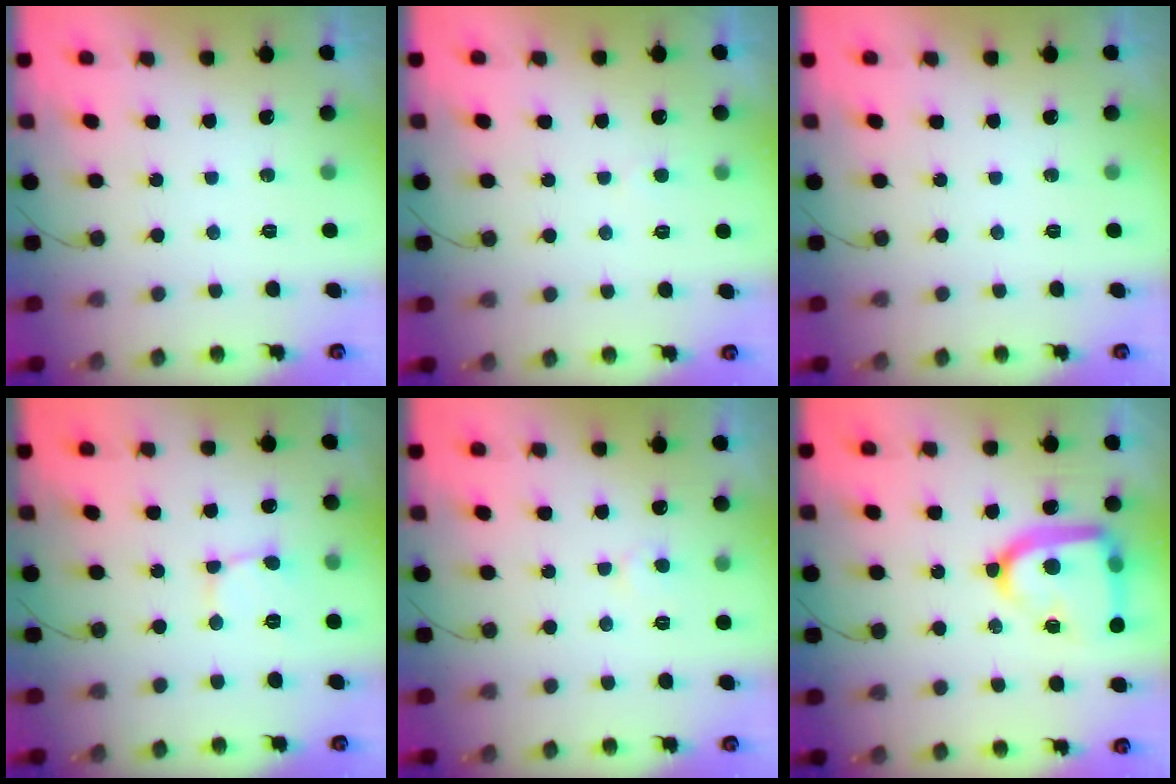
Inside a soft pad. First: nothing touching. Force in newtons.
{"total": 2.7, "press": 2.7, "slide": 0.3}
{"total": 0.0}
{"total": 1.8, "press": 1.7, "slide": 0.2}
{"total": 3.7, "press": 3.7, "slide": 0.3}
{"total": 19.0, "press": 18.9, "slide": 1.7}